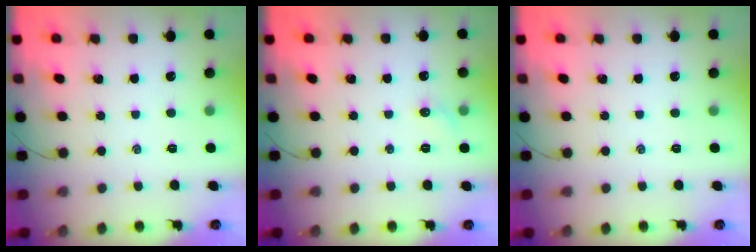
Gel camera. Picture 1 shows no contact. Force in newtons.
{"total": 4.8, "press": 4.6, "slide": 1.5}
{"total": 0.0}